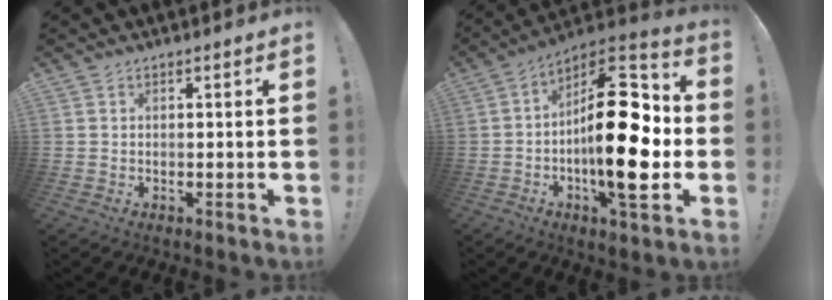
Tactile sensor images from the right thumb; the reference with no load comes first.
{"total": 24.0, "force": [-2.9, 9.2, 22.0], "torque": [-0.345, 0.011, -0.048]}